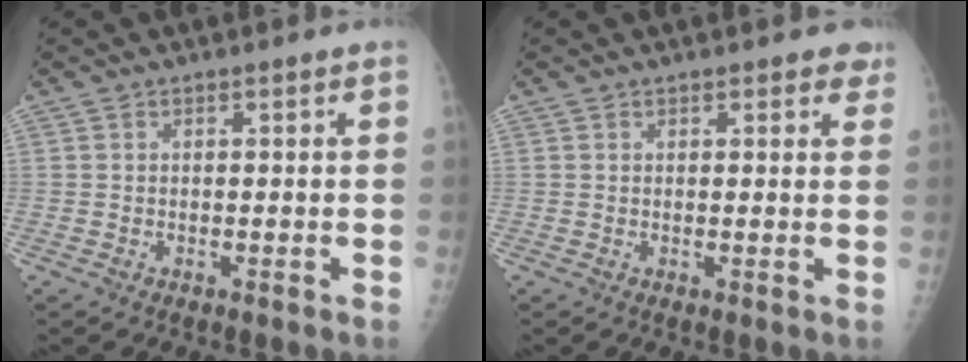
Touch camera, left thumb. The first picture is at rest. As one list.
[{"total": 2.8, "force": [2.1, 1.4, 1.3], "torque": [0.013, -0.005, 0.017]}]